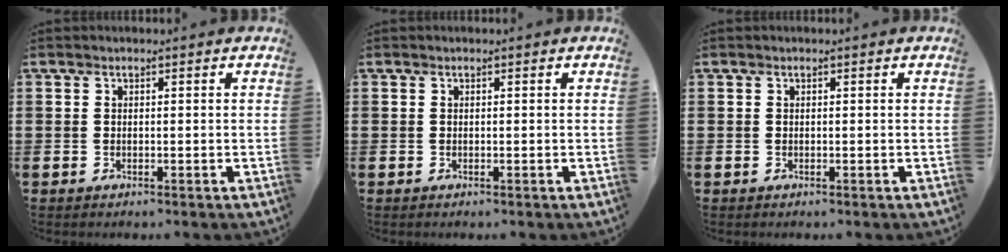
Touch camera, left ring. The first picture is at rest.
{"total": 0.0}
{"total": 0.0}